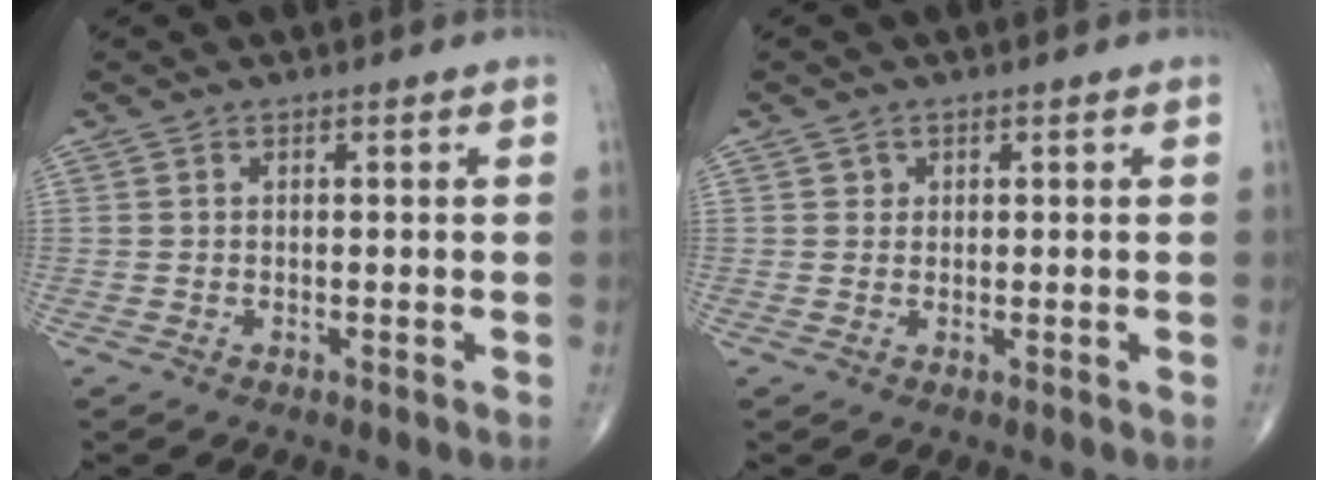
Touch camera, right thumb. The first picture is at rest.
{"total": 1.0, "force": [0.4, 1.0, 0.1], "torque": [0.008, -0.001, 0.004]}